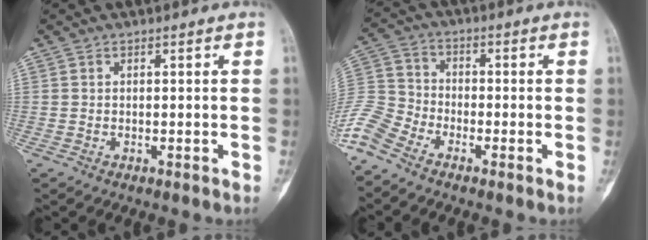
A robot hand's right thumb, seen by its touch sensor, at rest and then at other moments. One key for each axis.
{"total": 8.0, "fx": -6.1, "fy": 3.7, "fz": 3.7, "tx": -0.087, "ty": 0.019, "tz": -0.137}